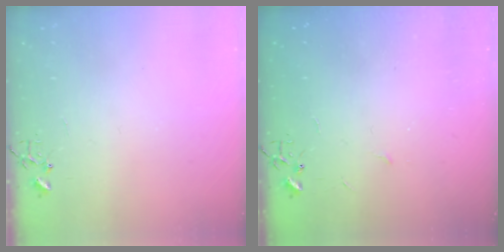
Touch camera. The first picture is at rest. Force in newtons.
{"total": 2.3, "press": 2.3, "slide": 0.4}